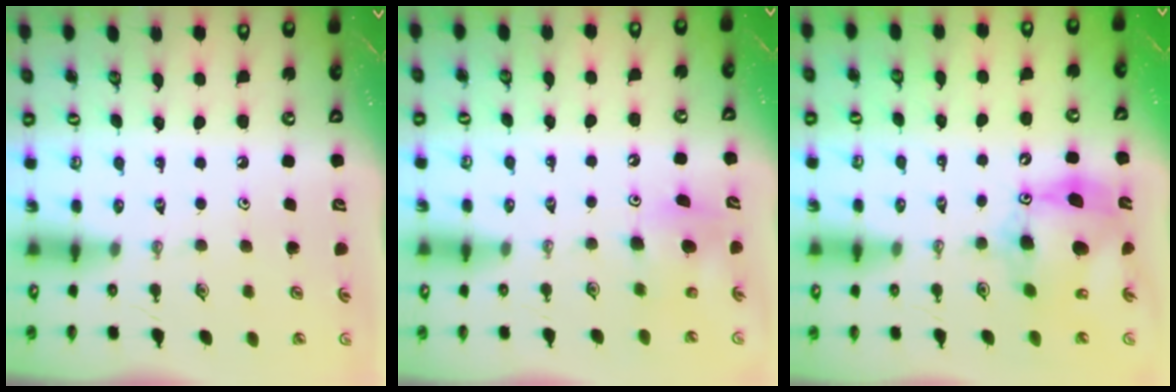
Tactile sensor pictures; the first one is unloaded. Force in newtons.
{"total": 7.1, "press": 7.1, "slide": 0.4}
{"total": 13.4, "press": 13.3, "slide": 1.2}